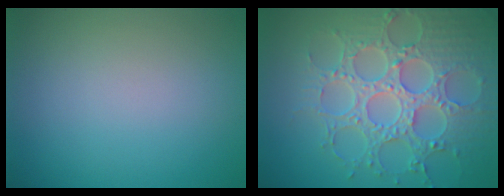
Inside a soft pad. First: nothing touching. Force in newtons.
{"total": 7.7, "press": 6.2, "slide": 4.6}